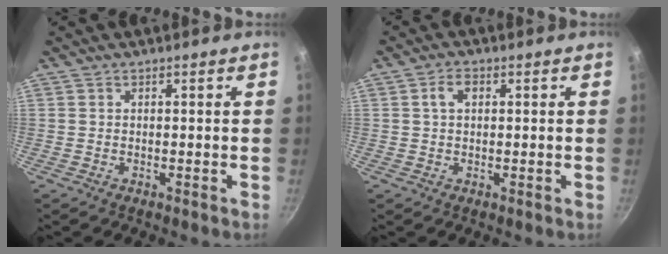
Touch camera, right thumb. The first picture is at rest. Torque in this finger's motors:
{"motor_torque": [0.08, 0.93, 0.65, 0.34, 0.01]}